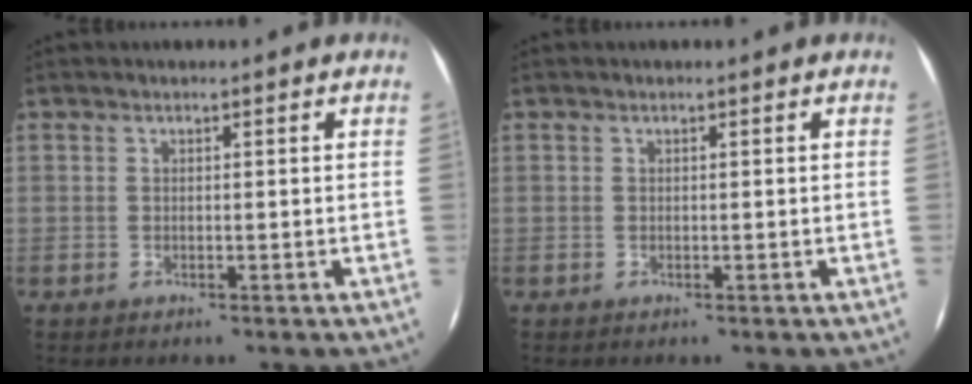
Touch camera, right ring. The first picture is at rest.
{"total": 0.0}